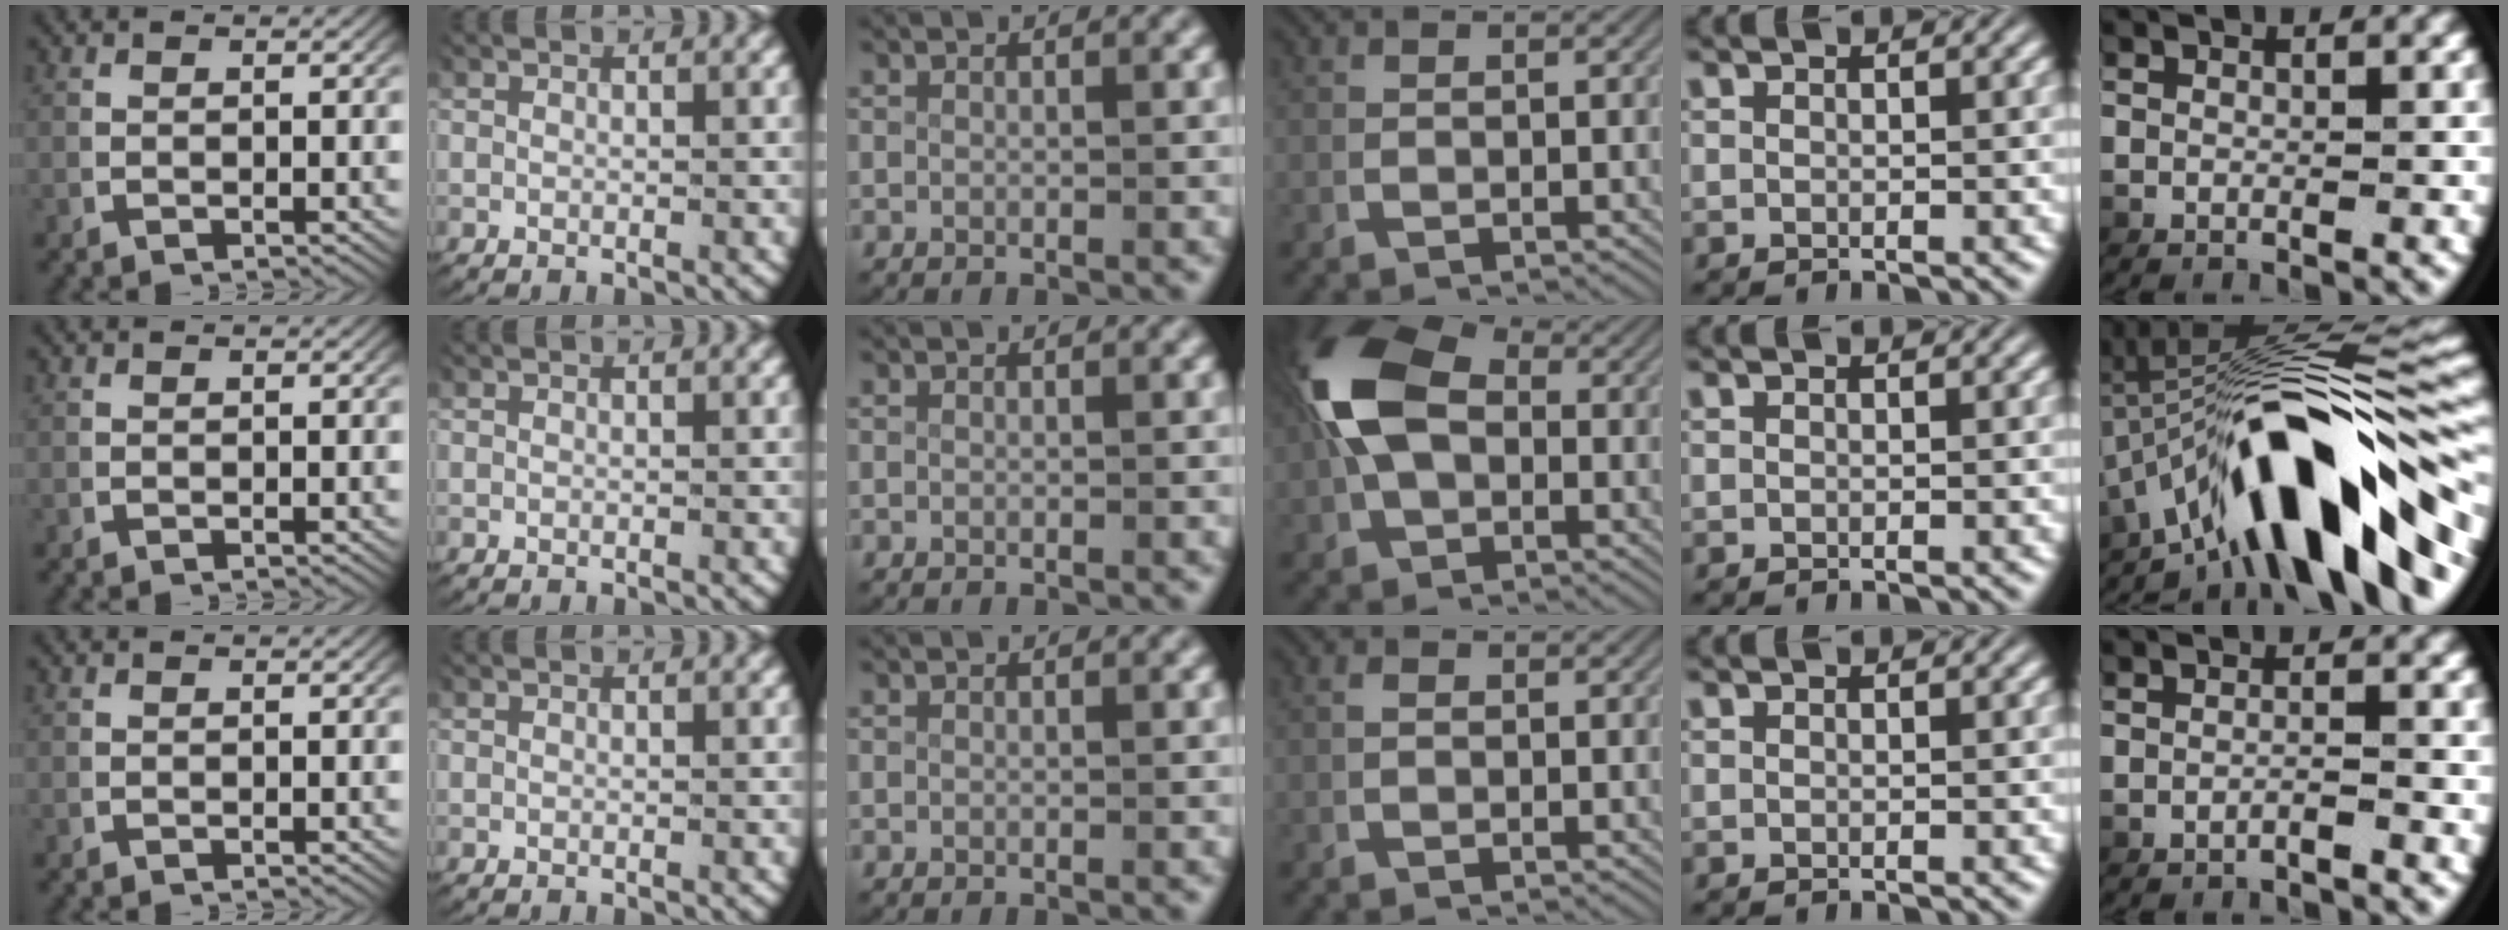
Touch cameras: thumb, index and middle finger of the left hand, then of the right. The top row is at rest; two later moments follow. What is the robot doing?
{"motion": "lift_and_place", "object": "fork"}